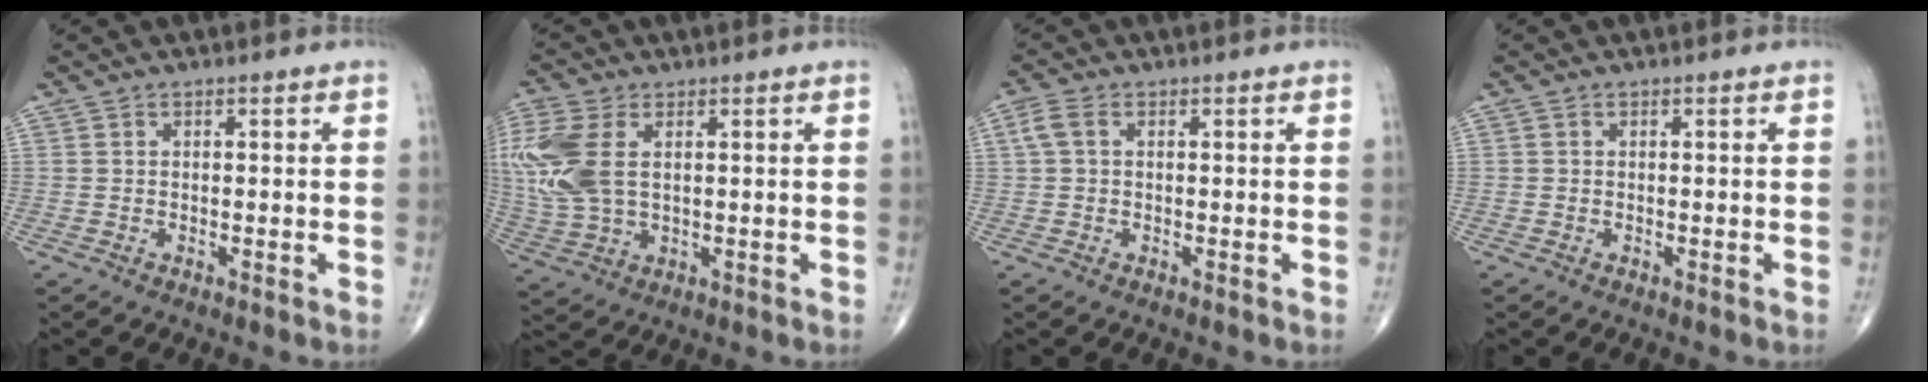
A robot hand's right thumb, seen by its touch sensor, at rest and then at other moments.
{"total": 13.9, "force": [2.9, 8.3, 10.8], "torque": [-0.279, 0.001, 0.063]}
{"total": 2.9, "force": [0.6, 1.8, 2.2], "torque": [-0.059, 0.013, 0.011]}
{"total": 0.0}